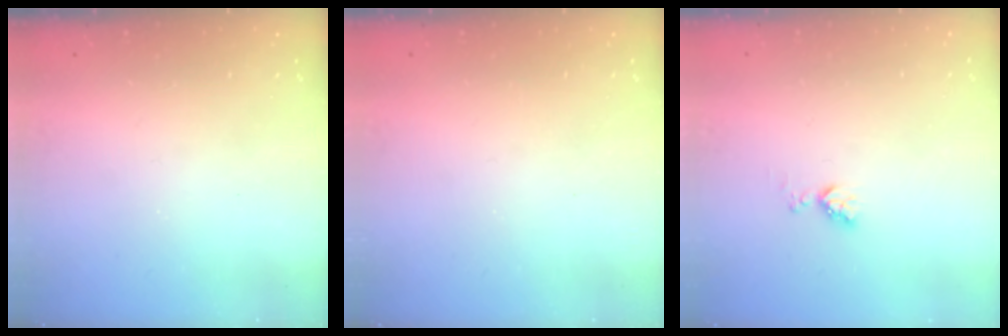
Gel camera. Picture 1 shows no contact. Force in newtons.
{"total": 0.0}
{"total": 3.7, "press": 3.7, "slide": 0.6}